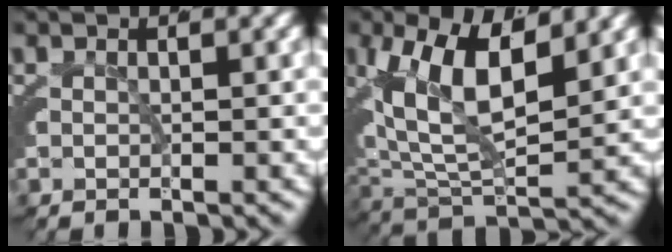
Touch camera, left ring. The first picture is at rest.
{"total": 8.5, "force": [3.0, 3.8, 7.0], "torque": [-0.135, -0.004, 0.058]}